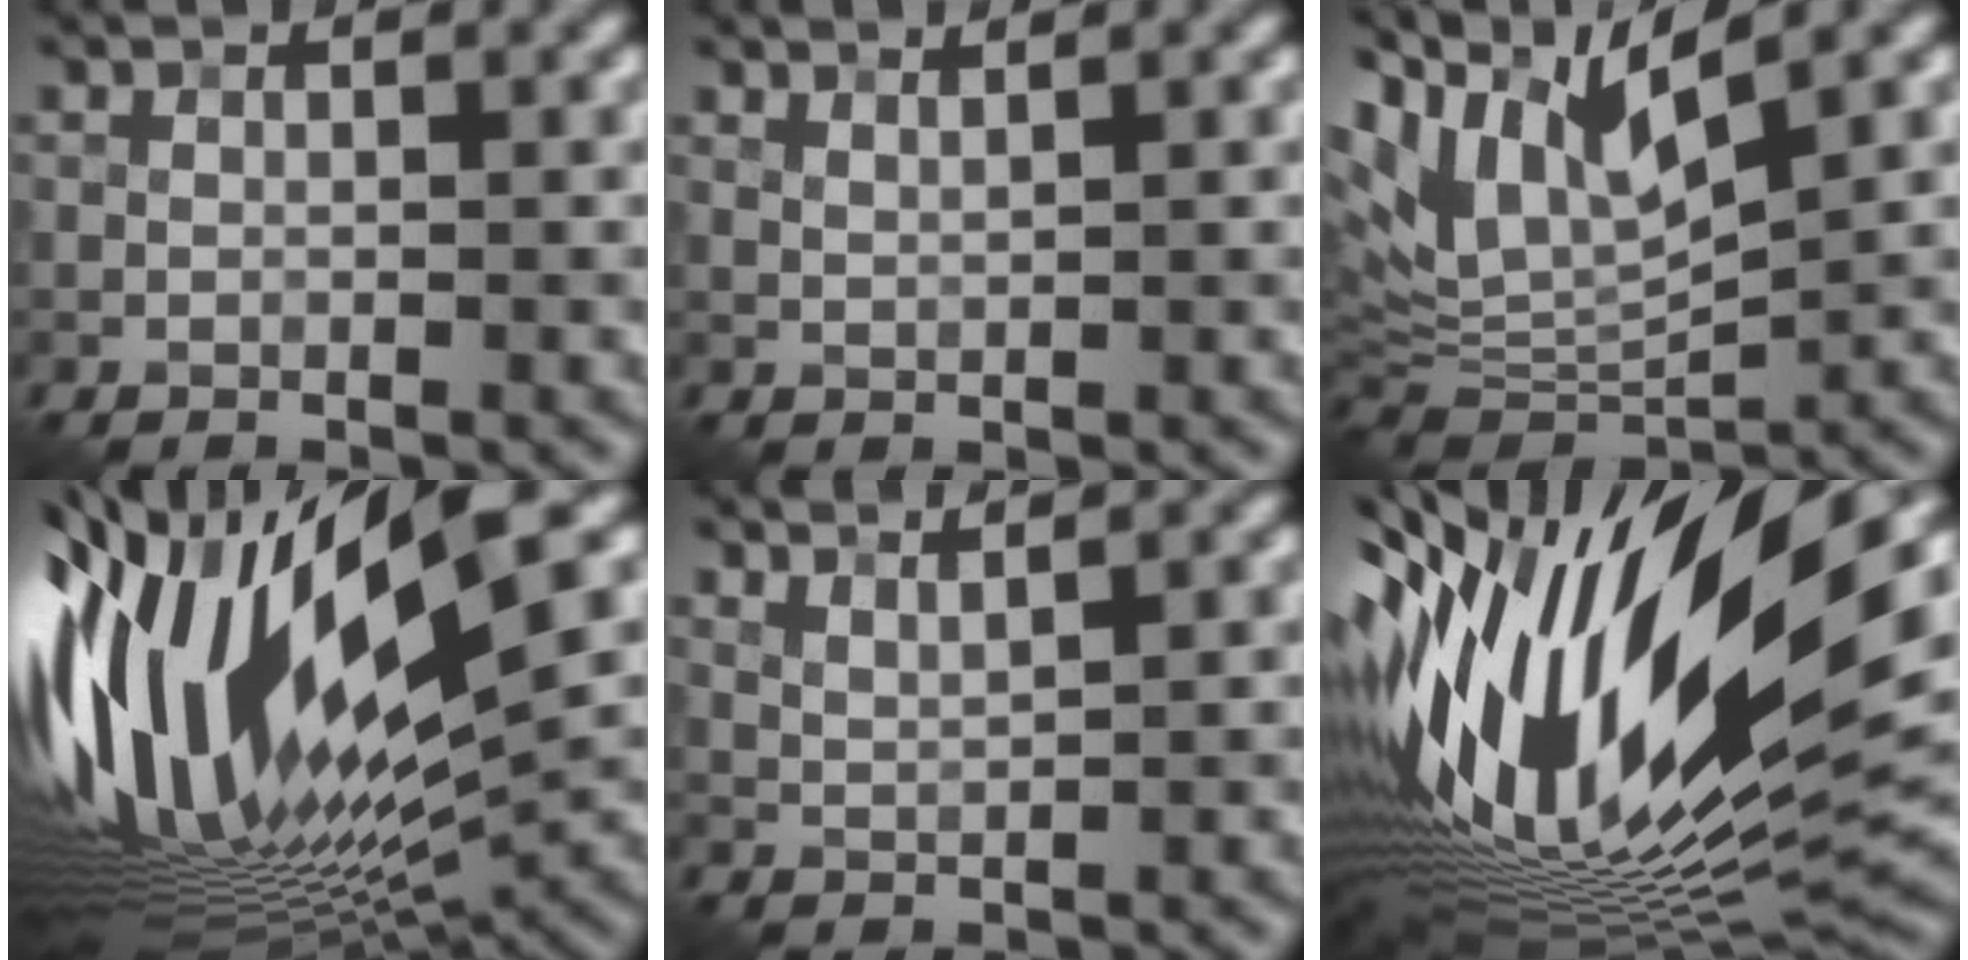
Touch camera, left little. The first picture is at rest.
{"total": 1.9, "force": [1.5, 0.5, 1.0], "torque": [-0.014, -0.003, 0.015]}
{"total": 9.3, "force": [3.8, 3.7, 7.7], "torque": [-0.163, 0.004, 0.066]}
{"total": 18.4, "force": [2.0, 6.1, 17.2], "torque": [-0.333, -0.026, 0.039]}
{"total": 2.5, "force": [2.1, 0.5, 1.3], "torque": [-0.025, 0.002, 0.034]}
{"total": 19.8, "force": [3.8, 7.9, 17.7], "torque": [-0.328, -0.014, 0.054]}